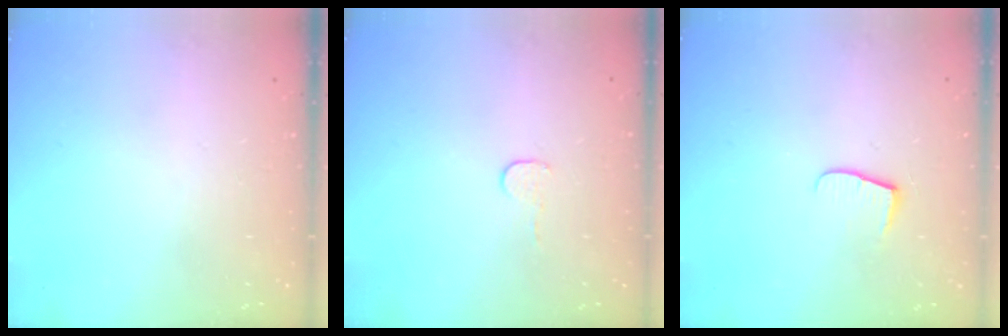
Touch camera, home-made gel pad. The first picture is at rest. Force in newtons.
{"total": 3.7, "press": 3.7, "slide": 0.3}
{"total": 6.5, "press": 6.5, "slide": 0.7}